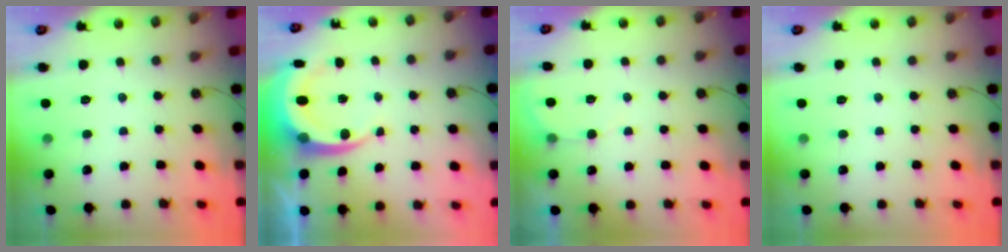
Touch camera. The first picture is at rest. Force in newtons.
{"total": 7.8, "press": 7.5, "slide": 2.3}
{"total": 3.2, "press": 2.9, "slide": 1.4}
{"total": 0.0}